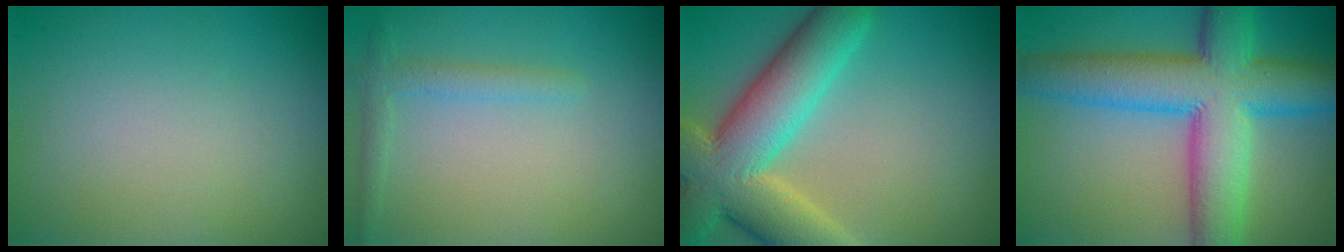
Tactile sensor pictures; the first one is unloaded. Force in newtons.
{"total": 1.7, "press": 1.7, "slide": 0.1}
{"total": 10.5, "press": 10.5, "slide": 0.7}
{"total": 11.0, "press": 11.0, "slide": 0.2}